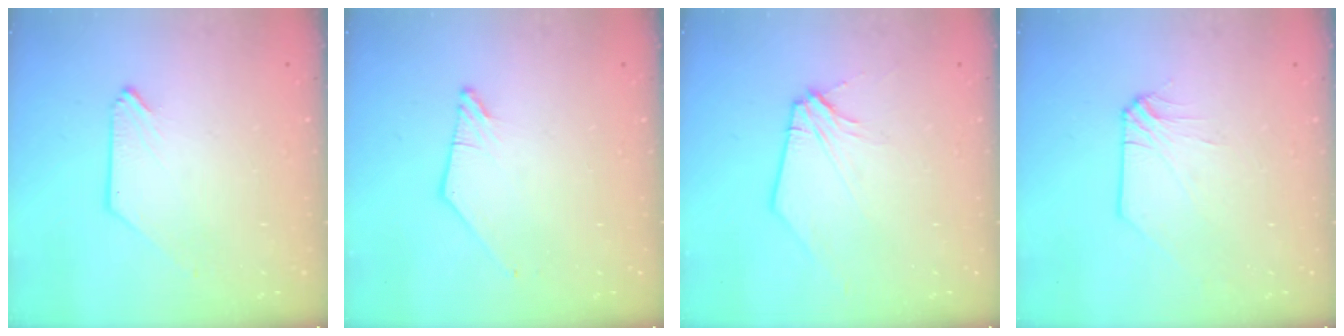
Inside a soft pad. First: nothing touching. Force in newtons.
{"total": 0.7, "press": 0.7, "slide": 0.2}
{"total": 2.9, "press": 2.8, "slide": 0.5}
{"total": 0.0}